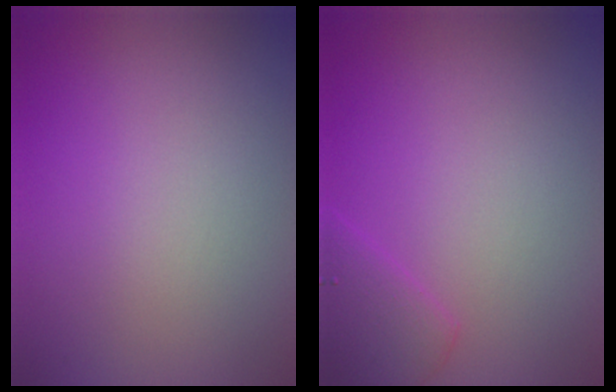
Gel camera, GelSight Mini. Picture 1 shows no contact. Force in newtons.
{"total": 2.7, "press": 2.7, "slide": 0.2}